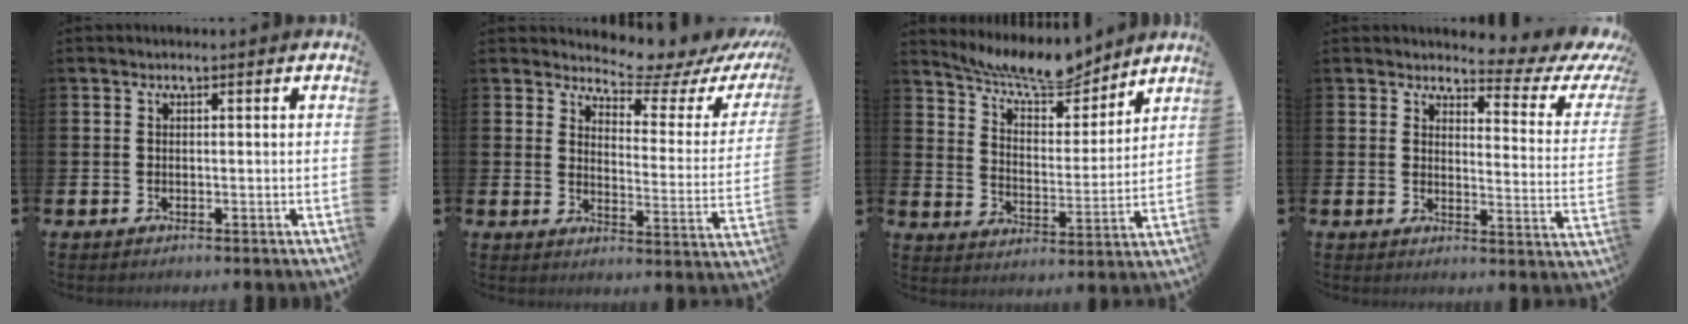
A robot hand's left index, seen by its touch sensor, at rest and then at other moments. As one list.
[{"total": 6.3, "force": [6.0, 1.3, 1.2], "torque": [-0.032, -0.058, 0.097]}, {"total": 9.5, "force": [9.0, 1.5, 2.6], "torque": [-0.067, -0.064, 0.160]}, {"total": 3.4, "force": [2.7, 1.4, 1.4], "torque": [-0.013, -0.036, 0.030]}]